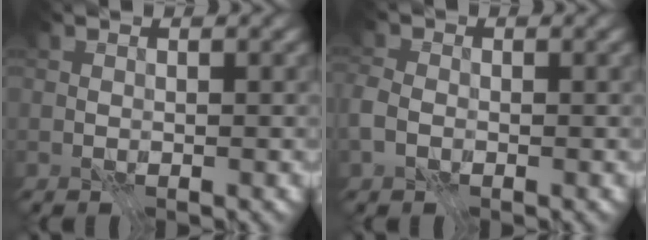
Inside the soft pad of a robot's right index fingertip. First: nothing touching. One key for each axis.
{"total": 3.2, "fx": -0.9, "fy": 2.5, "fz": 1.9, "tx": -0.050, "ty": 0.002, "tz": -0.025}